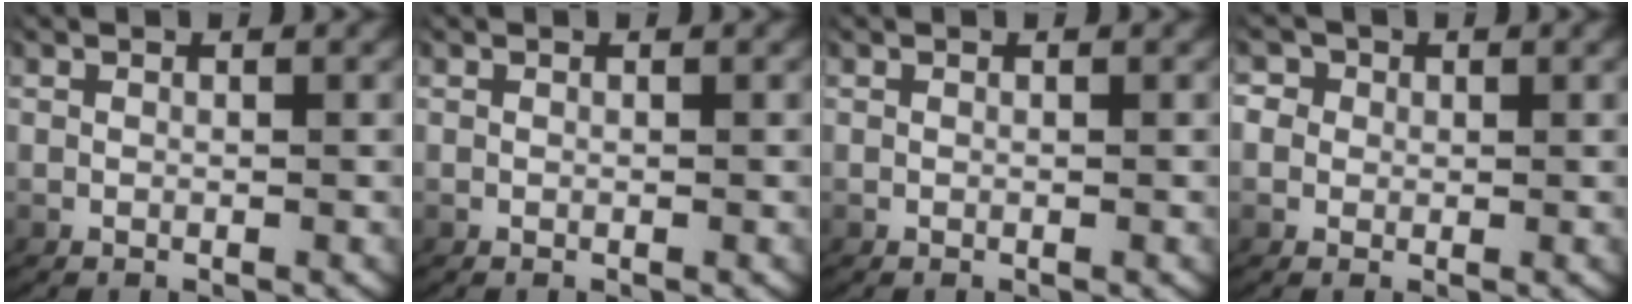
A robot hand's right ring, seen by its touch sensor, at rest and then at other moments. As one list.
[{"total": 0.0}, {"total": 0.0}, {"total": 3.3, "force": [0.7, 3.1, 1.1], "torque": [-0.034, 0.002, 0.004]}]